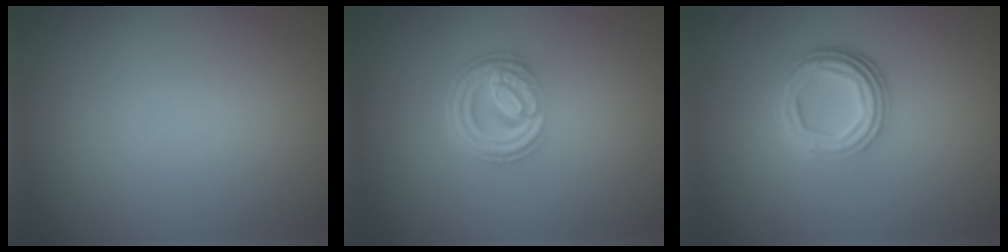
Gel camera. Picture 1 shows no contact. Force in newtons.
{"total": 4.8, "press": 3.3, "slide": 3.5}
{"total": 4.7, "press": 3.4, "slide": 3.2}